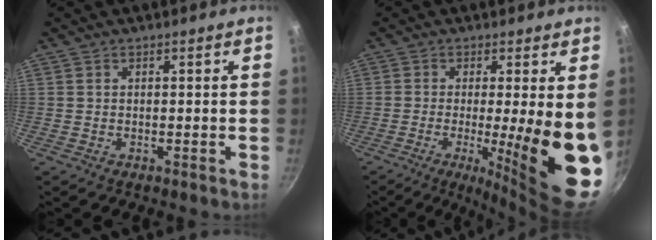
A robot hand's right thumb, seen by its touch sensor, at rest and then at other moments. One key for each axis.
{"total": 15.5, "fx": -1.8, "fy": 3.2, "fz": 15.0, "tx": -0.198, "ty": -0.028, "tz": -0.017}